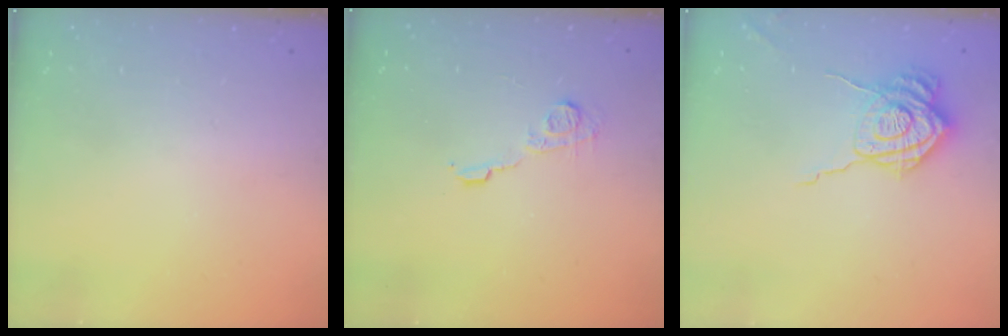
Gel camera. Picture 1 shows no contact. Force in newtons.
{"total": 7.3, "press": 7.2, "slide": 0.4}
{"total": 12.8, "press": 12.7, "slide": 1.2}